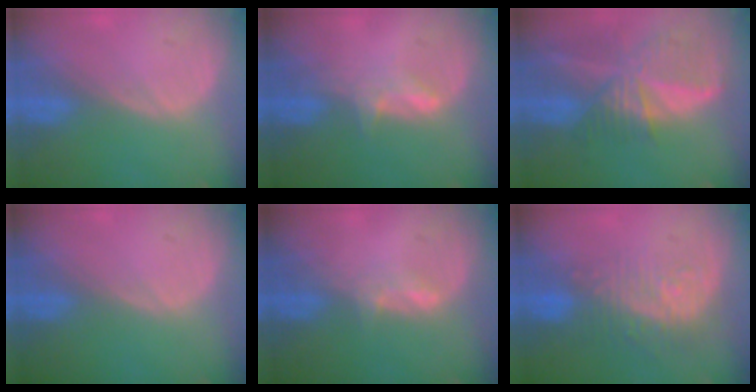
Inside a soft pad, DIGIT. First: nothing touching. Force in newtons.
{"total": 2.8, "press": 2.8, "slide": 0.4}
{"total": 9.3, "press": 8.0, "slide": 4.7}
{"total": 0.0}
{"total": 1.7, "press": 1.7, "slide": 0.6}
{"total": 9.5, "press": 8.2, "slide": 4.9}